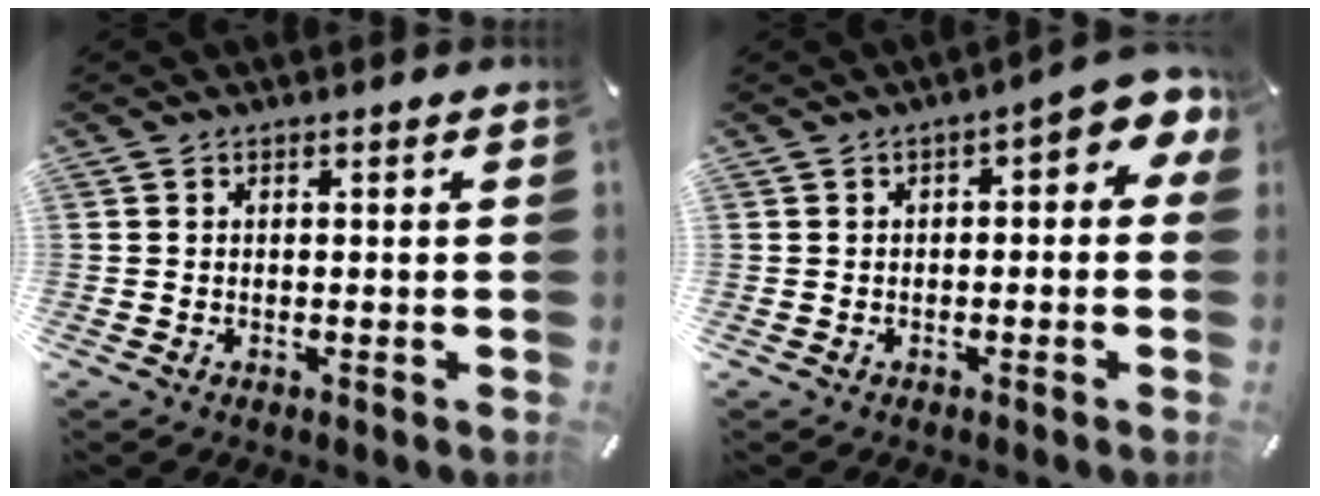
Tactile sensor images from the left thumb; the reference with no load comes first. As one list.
[{"total": 4.9, "force": [0.2, 2.7, 4.1], "torque": [-0.060, 0.004, -0.001]}]